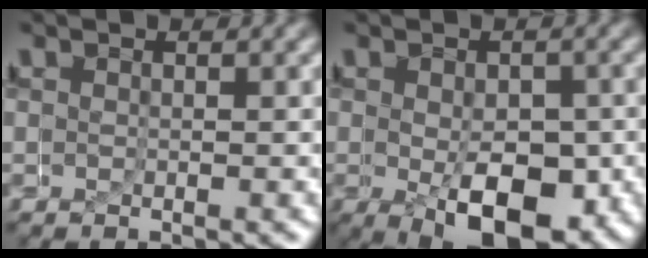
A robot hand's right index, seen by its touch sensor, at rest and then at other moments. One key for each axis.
{"total": 6.1, "fx": -2.7, "fy": 2.5, "fz": 4.8, "tx": -0.068, "ty": -0.030, "tz": -0.029}